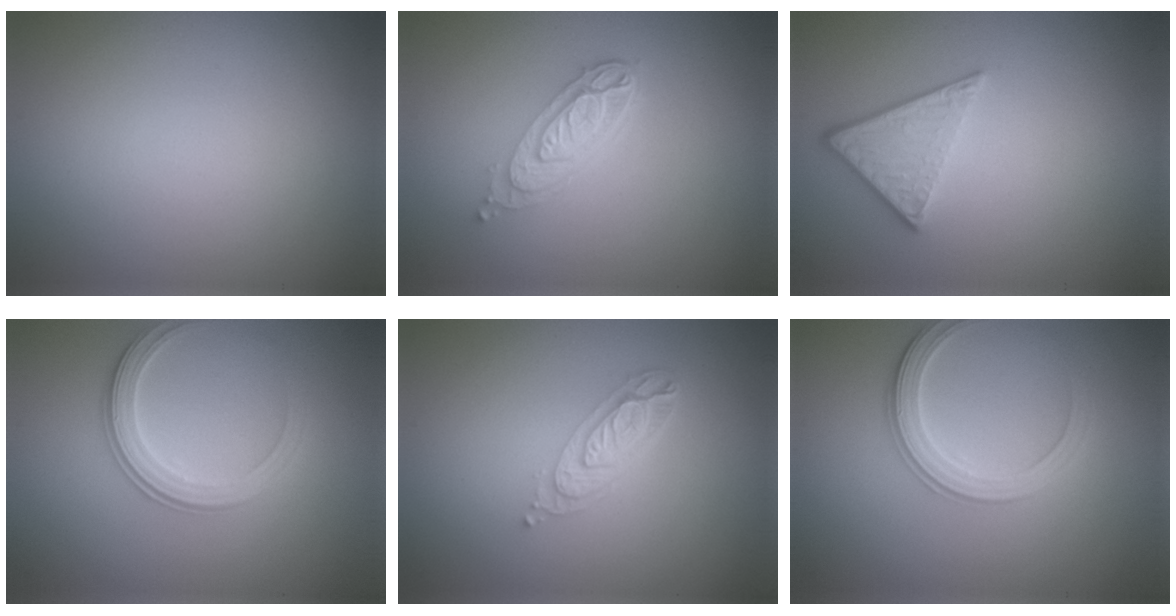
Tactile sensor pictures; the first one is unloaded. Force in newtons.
{"total": 4.0, "press": 2.9, "slide": 2.7}
{"total": 3.7, "press": 2.8, "slide": 2.5}
{"total": 3.0, "press": 2.8, "slide": 0.9}
{"total": 3.4, "press": 2.6, "slide": 2.2}
{"total": 3.0, "press": 2.9, "slide": 0.3}